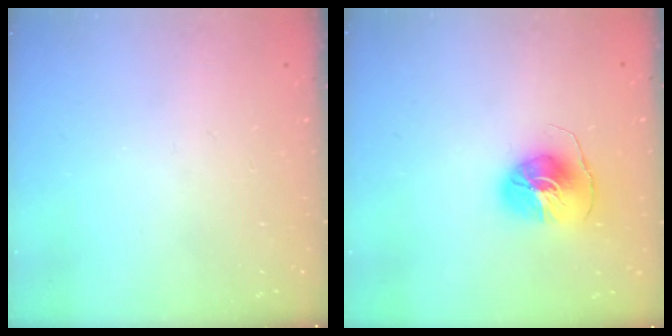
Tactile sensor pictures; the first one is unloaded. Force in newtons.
{"total": 8.4, "press": 8.4, "slide": 0.2}